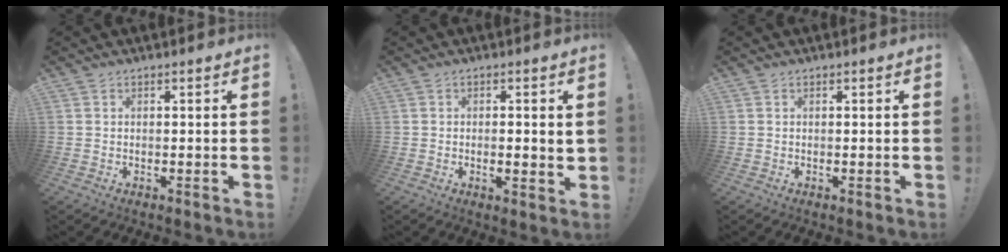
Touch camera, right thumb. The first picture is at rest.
{"total": 2.3, "force": [0.5, 0.7, 2.2], "torque": [-0.025, -0.005, 0.006]}
{"total": 0.0}